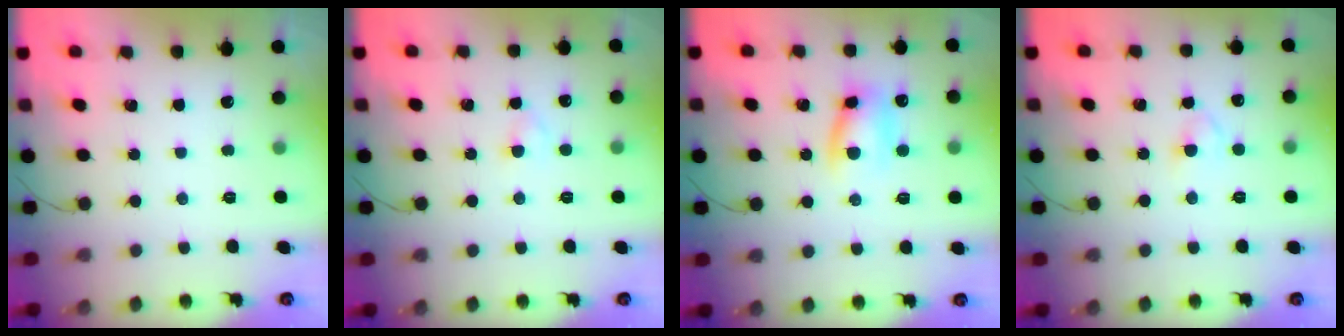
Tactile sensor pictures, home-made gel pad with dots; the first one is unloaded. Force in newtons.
{"total": 2.2, "press": 2.0, "slide": 0.9}
{"total": 8.9, "press": 8.8, "slide": 1.0}
{"total": 2.9, "press": 2.7, "slide": 1.1}